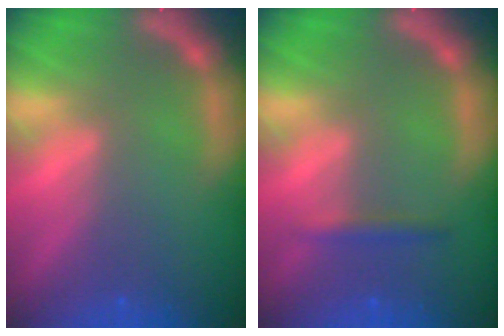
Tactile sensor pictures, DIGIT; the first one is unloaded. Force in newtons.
{"total": 1.4}